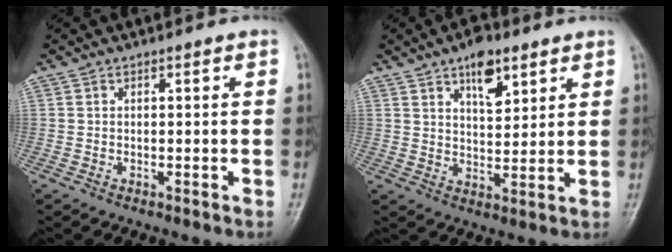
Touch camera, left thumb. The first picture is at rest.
{"total": 8.1, "force": [4.6, 3.9, 5.4], "torque": [-0.059, -0.025, 0.071]}